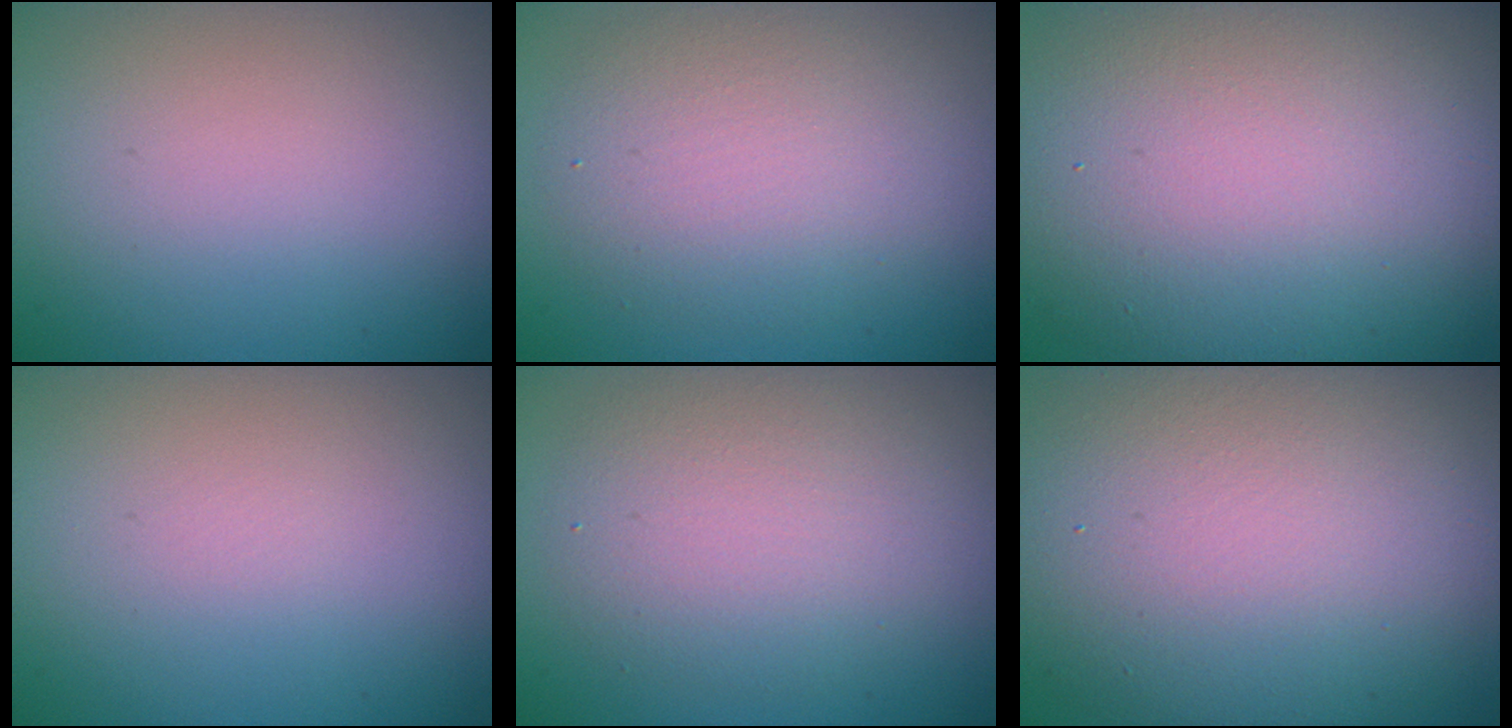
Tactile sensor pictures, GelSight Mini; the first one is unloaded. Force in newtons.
{"total": 4.6, "press": 4.6, "slide": 0.3}
{"total": 13.8, "press": 13.7, "slide": 1.3}
{"total": 0.0}
{"total": 4.6, "press": 4.6, "slide": 0.1}
{"total": 12.3, "press": 12.3, "slide": 0.8}